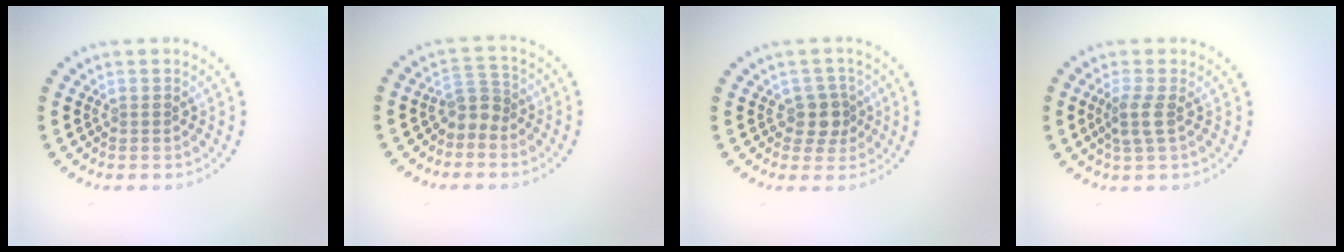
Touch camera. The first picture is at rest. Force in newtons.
{"total": 2.2, "press": 1.7, "slide": 1.4}
{"total": 2.3, "press": 2.0, "slide": 1.2}
{"total": 2.0, "press": 1.6, "slide": 1.1}